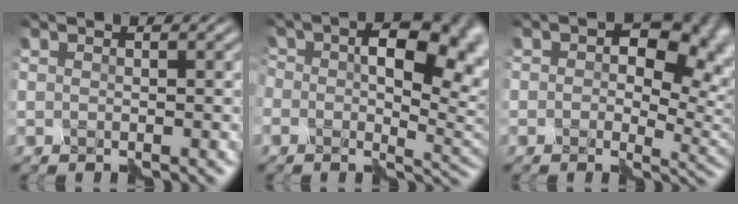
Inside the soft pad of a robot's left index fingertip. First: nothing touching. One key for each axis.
{"total": 9.9, "fx": 1.9, "fy": 5.4, "fz": 8.1, "tx": -0.111, "ty": 0.004, "tz": 0.030}
{"total": 10.0, "fx": 2.8, "fy": 6.2, "fz": 7.4, "tx": -0.063, "ty": 0.005, "tz": 0.047}